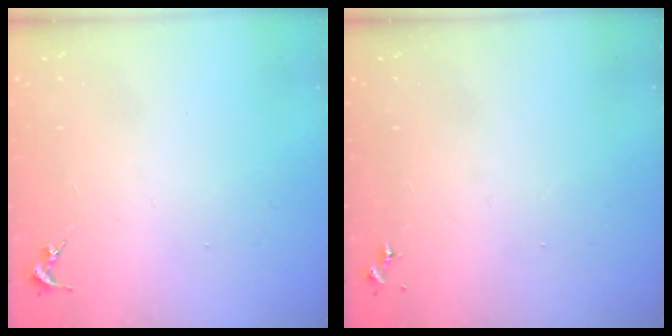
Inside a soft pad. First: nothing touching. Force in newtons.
{"total": 0.0}